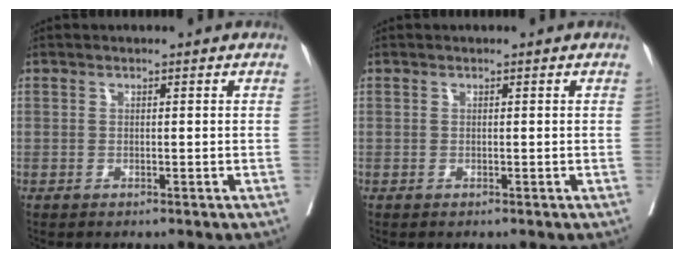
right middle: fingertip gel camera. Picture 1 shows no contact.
{"total": 0.0}